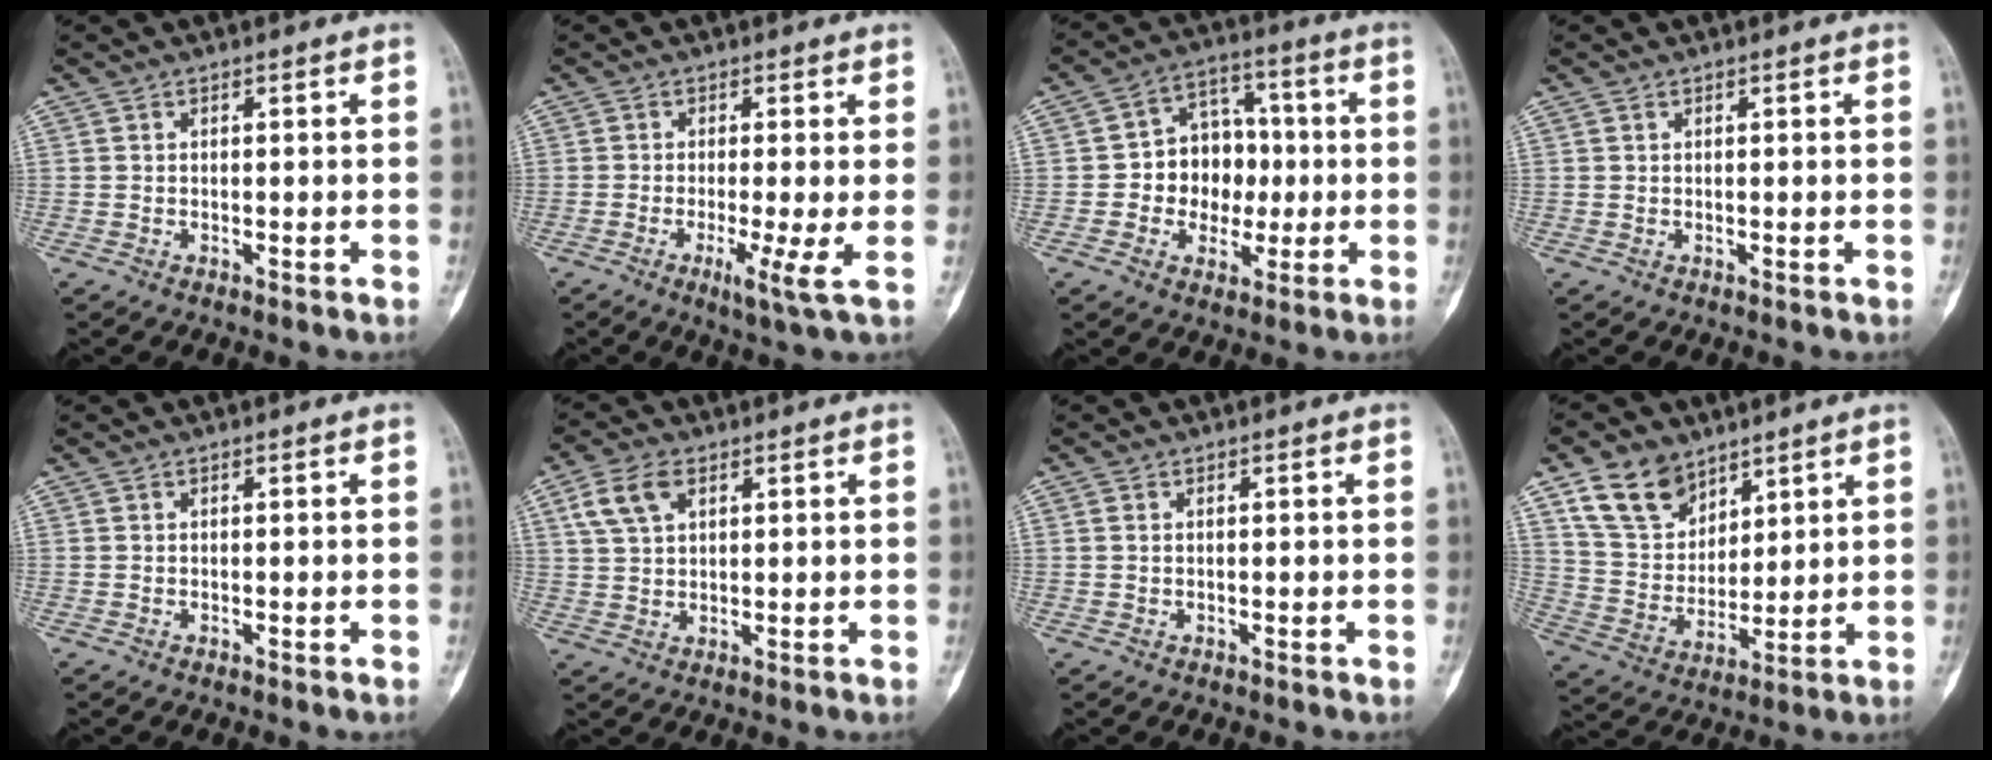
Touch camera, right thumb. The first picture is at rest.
{"total": 4.5, "force": [-1.0, -0.2, 4.3], "torque": [-0.088, -0.015, -0.021]}
{"total": 11.2, "force": [-0.7, 9.2, 6.3], "torque": [-0.039, 0.029, -0.015]}
{"total": 0.0}
{"total": 0.0}
{"total": 6.8, "force": [3.0, 4.0, 4.6], "torque": [-0.088, 0.002, 0.061]}
{"total": 0.7, "force": [0.2, 0.4, 0.5], "torque": [-0.014, 0.002, 0.006]}
{"total": 12.2, "force": [7.8, 8.1, 4.7], "torque": [-0.063, -0.036, 0.155]}